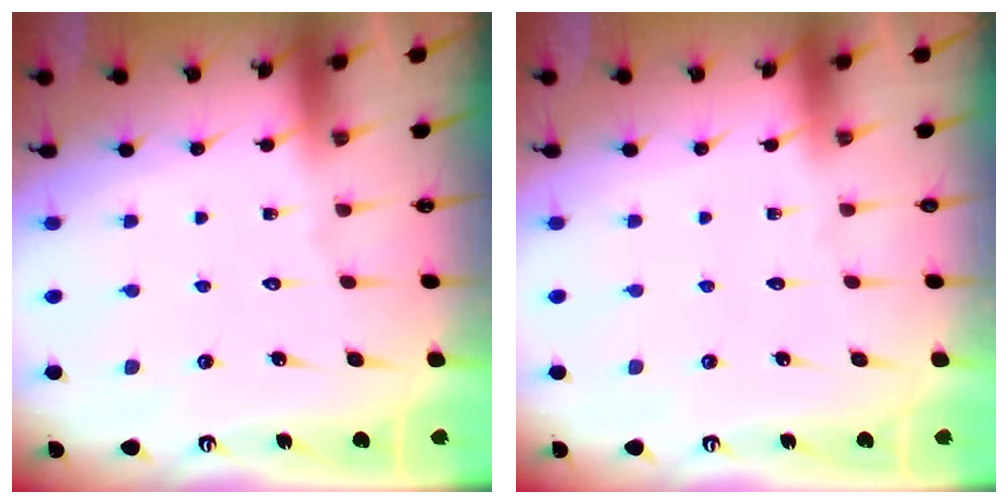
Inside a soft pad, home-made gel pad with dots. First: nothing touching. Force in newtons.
{"total": 0.0}